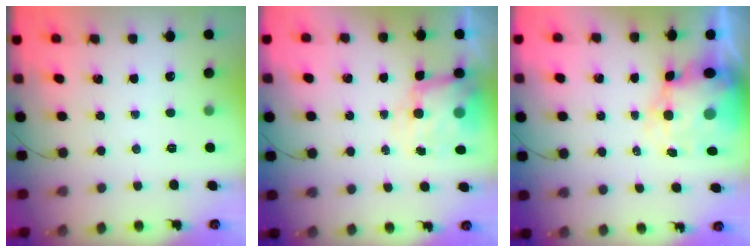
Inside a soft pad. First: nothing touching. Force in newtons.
{"total": 7.1, "press": 7.1, "slide": 0.7}
{"total": 8.3, "press": 7.9, "slide": 2.4}